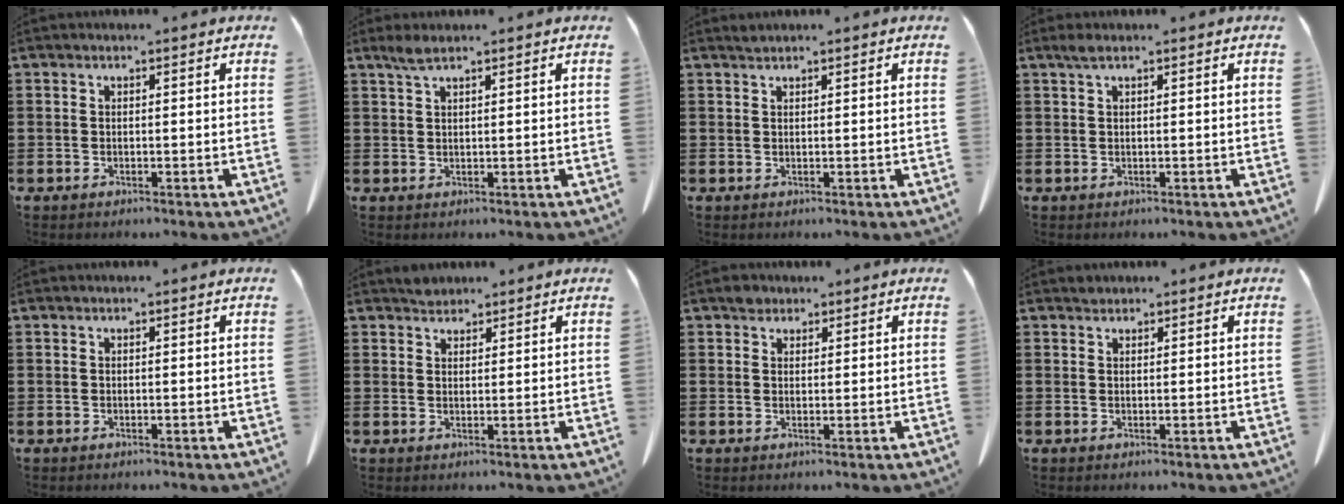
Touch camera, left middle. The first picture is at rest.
{"total": 2.2, "force": [1.5, 0.3, 1.6], "torque": [-0.035, 0.003, 0.026]}
{"total": 0.7, "force": [0.7, 0.1, 0.3], "torque": [-0.006, 0.000, 0.013]}
{"total": 1.3, "force": [0.6, 0.2, 1.1], "torque": [-0.025, 0.003, 0.010]}
{"total": 0.0}
{"total": 1.9, "force": [1.7, 0.7, 0.2], "torque": [0.001, -0.001, 0.032]}
{"total": 1.9, "force": [1.5, 1.1, 0.3], "torque": [-0.003, 0.002, 0.027]}
{"total": 0.8, "force": [0.7, 0.4, 0.0], "torque": [-0.001, 0.001, 0.013]}